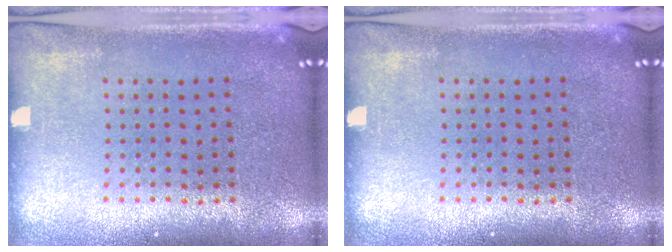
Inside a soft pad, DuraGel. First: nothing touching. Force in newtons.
{"total": 0.0}